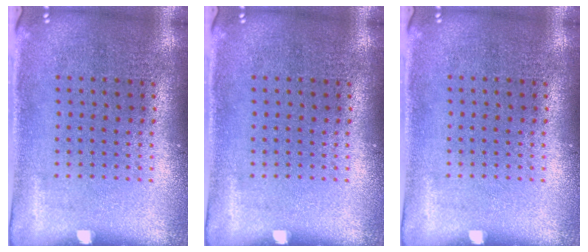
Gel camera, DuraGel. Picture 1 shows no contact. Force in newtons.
{"total": 0.0}
{"total": 0.0}